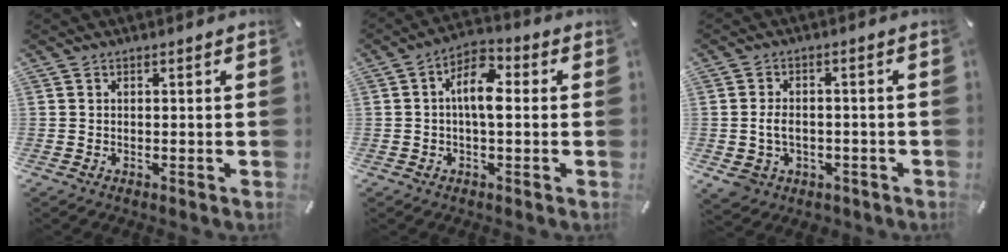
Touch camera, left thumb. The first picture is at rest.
{"total": 8.0, "force": [0.3, 3.8, 7.0], "torque": [-0.128, 0.014, 0.002]}
{"total": 6.2, "force": [-1.0, 5.2, 3.3], "torque": [-0.076, 0.004, -0.018]}